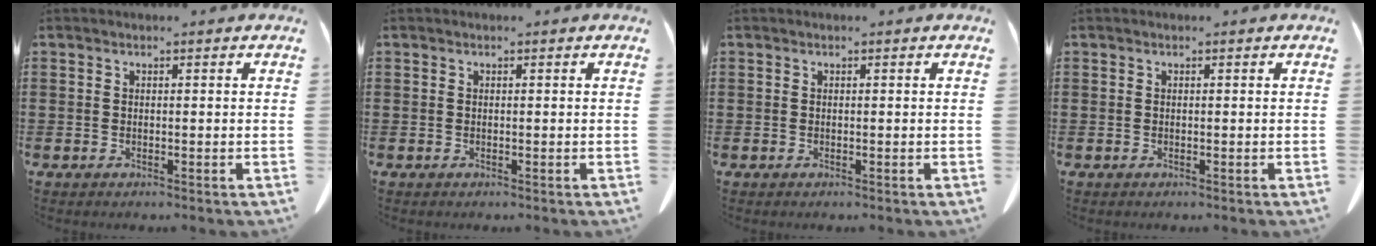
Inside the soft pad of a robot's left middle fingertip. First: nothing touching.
{"total": 0.0}
{"total": 0.0}
{"total": 0.0}